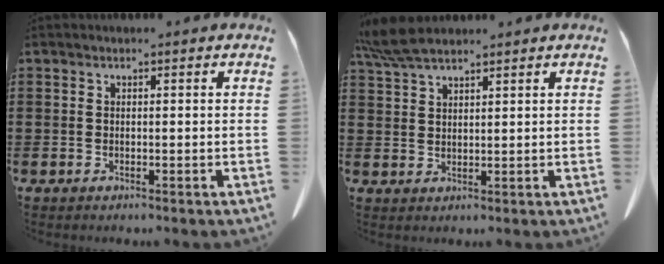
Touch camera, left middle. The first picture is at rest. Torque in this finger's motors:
{"motor_torque": [0.73, 0.34, 0.12, 0.07]}